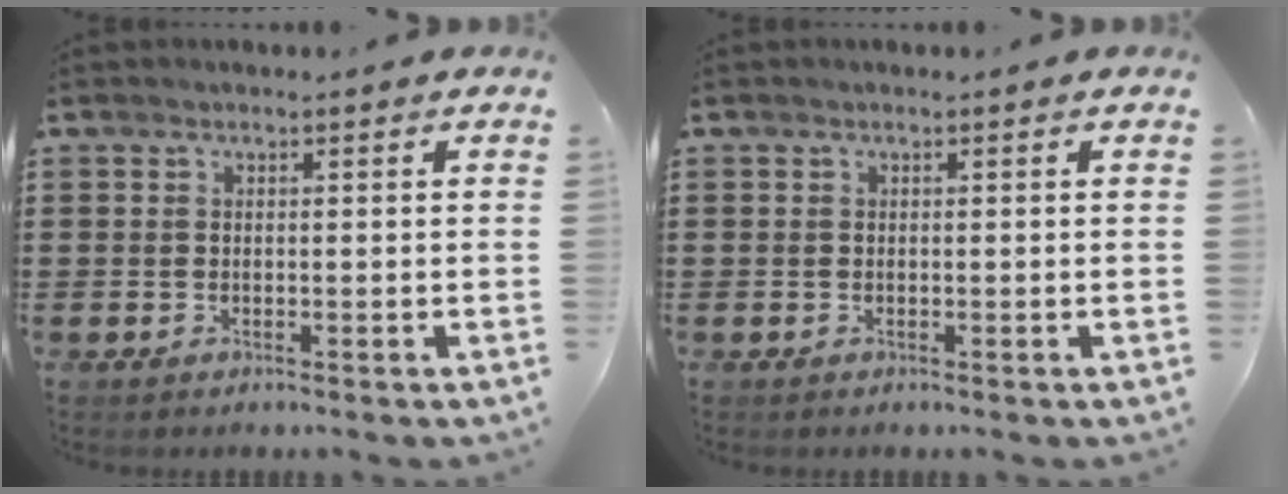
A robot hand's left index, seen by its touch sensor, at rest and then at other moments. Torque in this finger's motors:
{"motor_torque": [0.00, 0.00, 0.00, 0.00]}